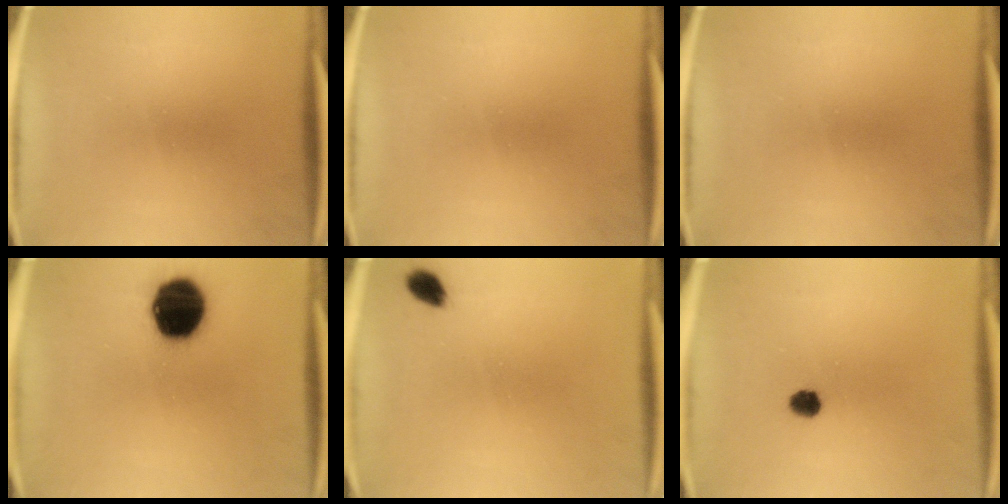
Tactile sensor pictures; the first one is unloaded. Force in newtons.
{"total": 0.0}
{"total": 0.0}
{"total": 17.2}
{"total": 2.6}
{"total": 2.7}